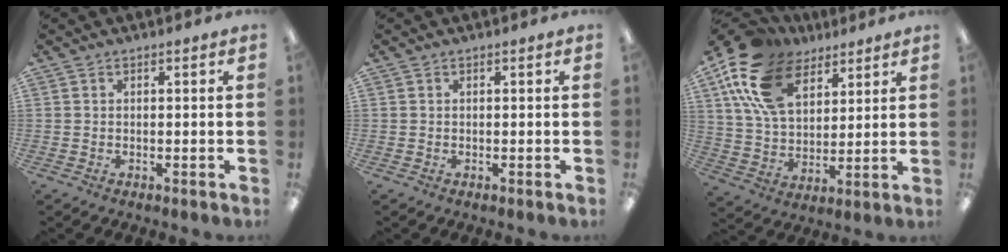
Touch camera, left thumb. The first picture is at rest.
{"total": 0.0}
{"total": 19.0, "force": [10.3, 11.3, 11.4], "torque": [-0.240, -0.024, 0.192]}